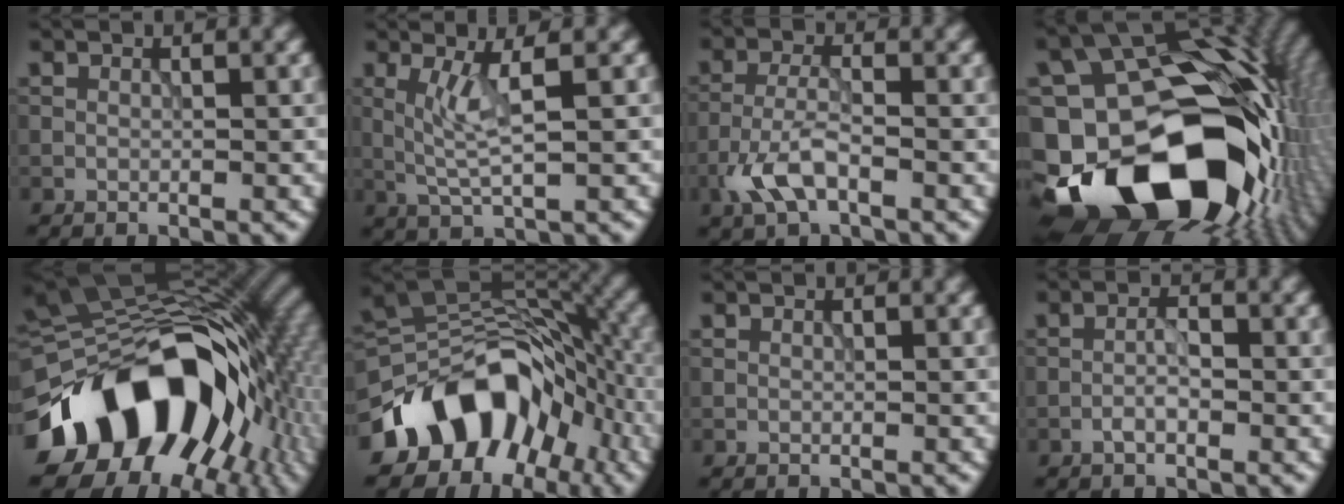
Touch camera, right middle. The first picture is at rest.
{"total": 3.2, "force": [0.5, 0.4, 3.1], "torque": [-0.073, -0.004, 0.016]}
{"total": 3.9, "force": [-2.1, 1.4, 2.9], "torque": [-0.069, 0.001, -0.049]}
{"total": 20.9, "force": [-7.0, 14.1, 13.8], "torque": [-0.247, -0.047, -0.097]}
{"total": 17.2, "force": [-5.4, 11.8, 11.3], "torque": [-0.172, -0.003, -0.093]}
{"total": 12.7, "force": [-6.6, 8.2, 7.1], "torque": [-0.106, 0.017, -0.131]}
{"total": 0.0}
{"total": 1.8, "force": [-0.9, 0.5, 1.4], "torque": [-0.027, 0.003, -0.022]}